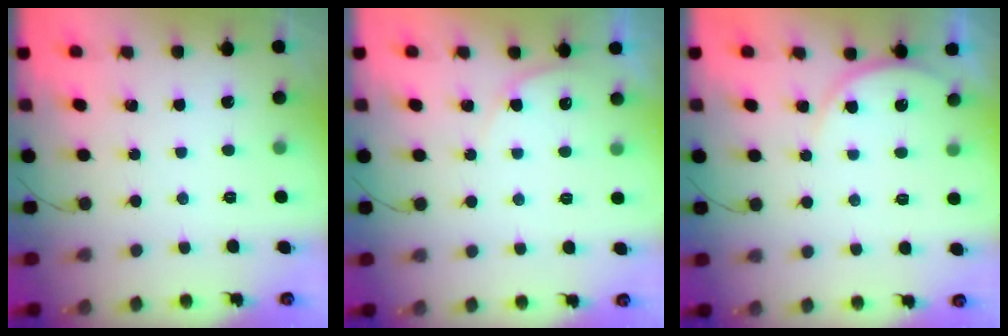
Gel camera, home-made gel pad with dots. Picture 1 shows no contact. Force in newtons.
{"total": 3.4, "press": 3.3, "slide": 0.5}
{"total": 5.4, "press": 5.4, "slide": 0.6}